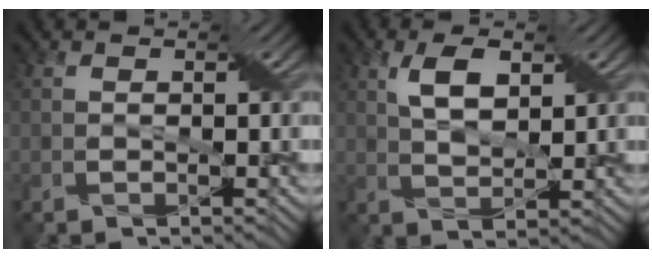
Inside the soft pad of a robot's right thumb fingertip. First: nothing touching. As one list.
[{"total": 4.5, "force": [2.3, 1.8, 3.4], "torque": [-0.070, 0.005, 0.042]}]